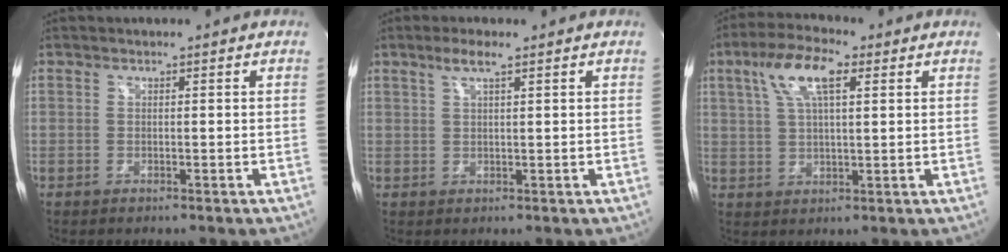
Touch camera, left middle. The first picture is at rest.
{"total": 2.9, "force": [1.8, 0.2, 2.2], "torque": [-0.051, 0.005, 0.037]}
{"total": 8.9, "force": [3.8, 2.6, 7.6], "torque": [-0.156, 0.022, 0.073]}